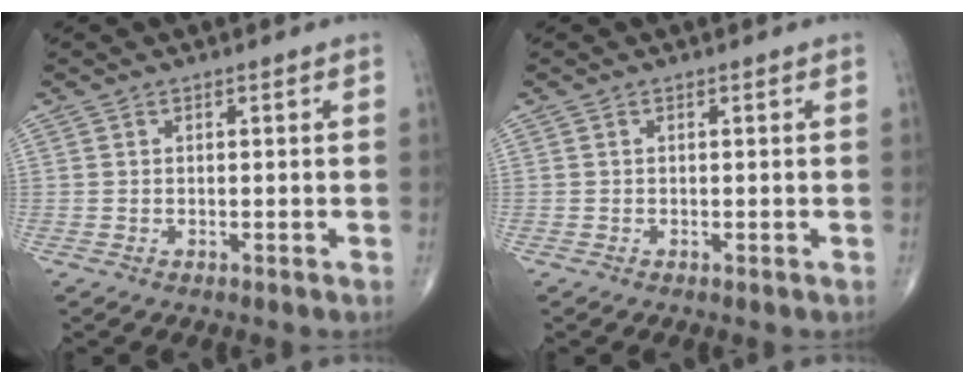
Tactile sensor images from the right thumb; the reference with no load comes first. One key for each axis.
{"total": 0.0}